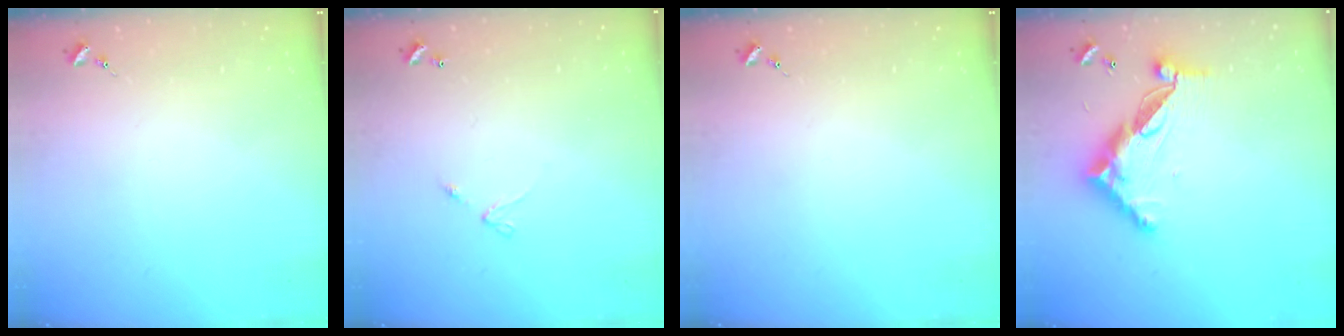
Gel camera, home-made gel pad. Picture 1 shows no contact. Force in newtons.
{"total": 4.2, "press": 4.2, "slide": 0.4}
{"total": 0.0}
{"total": 13.7, "press": 13.6, "slide": 1.0}